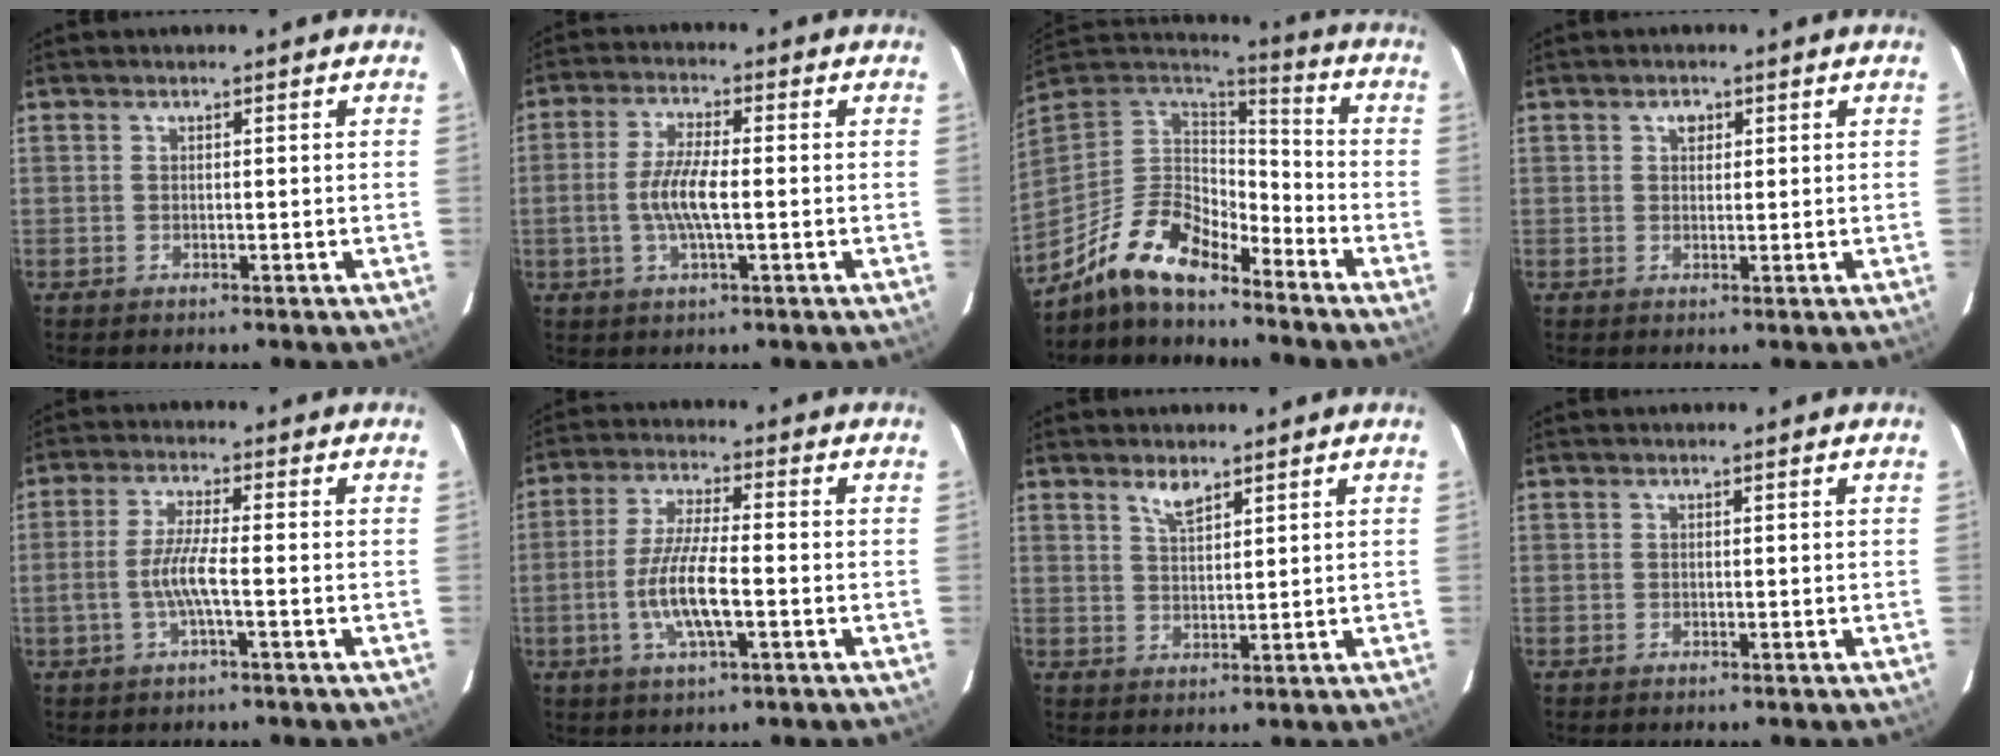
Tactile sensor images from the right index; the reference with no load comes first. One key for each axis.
{"total": 7.0, "fx": -0.9, "fy": 1.7, "fz": 6.7, "tx": -0.136, "ty": 0.002, "tz": -0.020}
{"total": 16.1, "fx": -12.1, "fy": 5.7, "fz": 9.0, "tx": -0.191, "ty": -0.006, "tz": -0.232}
{"total": 1.7, "fx": 0.7, "fy": 1.3, "fz": 0.8, "tx": -0.010, "ty": 0.007, "tz": 0.011}
{"total": 5.6, "fx": -1.6, "fy": 0.2, "fz": 5.3, "tx": -0.112, "ty": 0.000, "tz": -0.031}
{"total": 9.5, "fx": -2.6, "fy": 2.0, "fz": 9.0, "tx": -0.179, "ty": -0.006, "tz": -0.050}
{"total": 3.2, "fx": 2.5, "fy": 1.0, "fz": 1.9, "tx": -0.034, "ty": 0.000, "tz": 0.046}
{"total": 0.0}